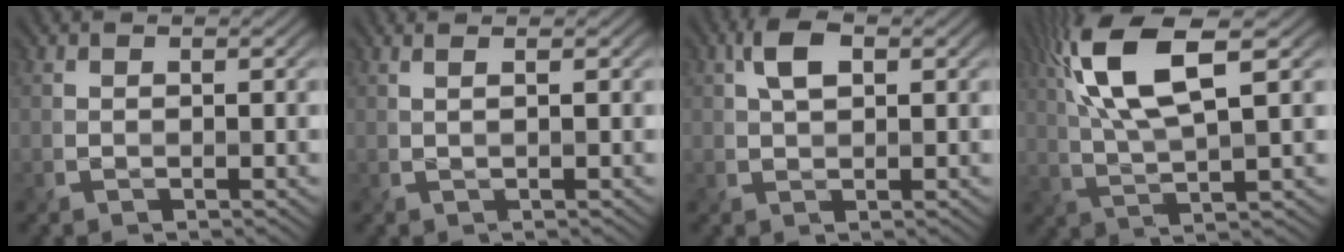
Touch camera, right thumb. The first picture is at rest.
{"total": 1.5, "force": [0.8, 0.2, 1.2], "torque": [-0.004, -0.003, -0.004]}
{"total": 3.9, "force": [1.4, 2.1, 3.0], "torque": [-0.062, 0.006, 0.021]}
{"total": 12.8, "force": [5.2, 4.0, 11.0], "torque": [-0.245, 0.017, 0.097]}